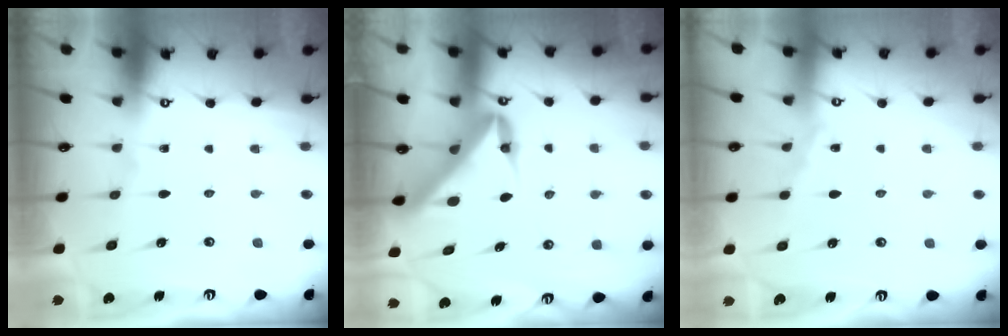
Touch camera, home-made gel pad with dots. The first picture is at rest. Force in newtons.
{"total": 5.3, "press": 5.3, "slide": 0.4}
{"total": 2.8, "press": 2.8, "slide": 0.5}